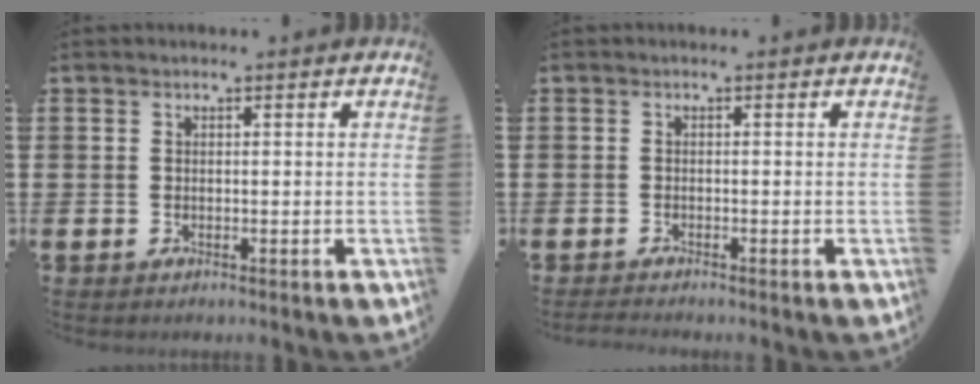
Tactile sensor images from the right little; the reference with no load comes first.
{"total": 0.7, "force": [-0.7, 0.0, 0.3], "torque": [-0.005, -0.002, -0.013]}